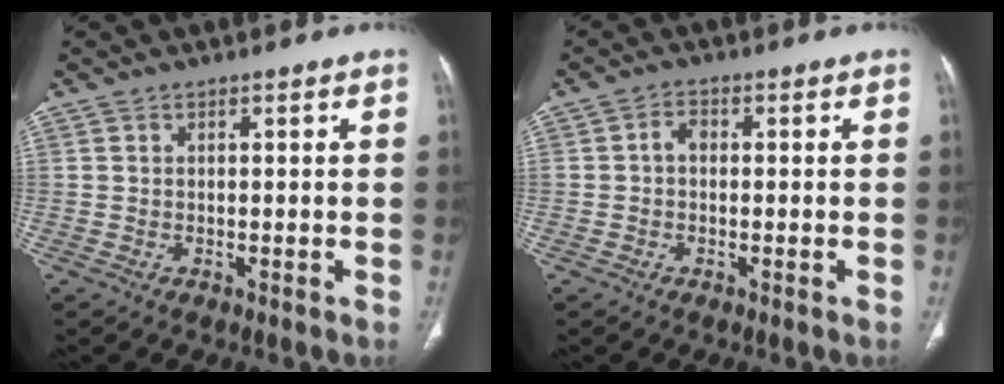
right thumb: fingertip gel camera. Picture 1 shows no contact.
{"total": 2.3, "force": [-0.1, 1.6, 1.6], "torque": [-0.020, 0.009, -0.006]}